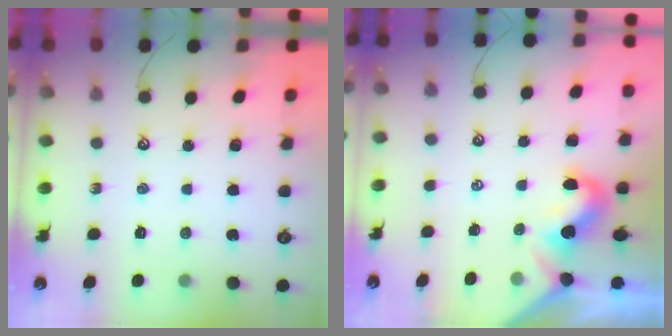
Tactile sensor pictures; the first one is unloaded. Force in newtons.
{"total": 2.0, "press": 1.9, "slide": 0.6}